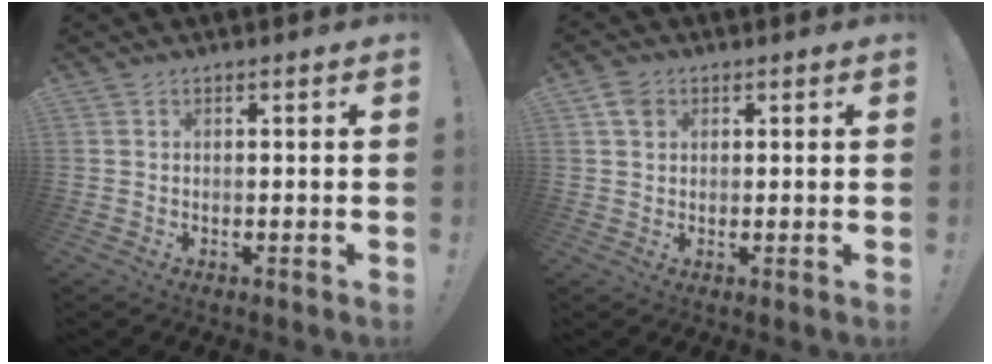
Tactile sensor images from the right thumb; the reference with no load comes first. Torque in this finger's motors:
{"motor_torque": [0.89, 0.25, 0.15, -0.19, -0.15]}